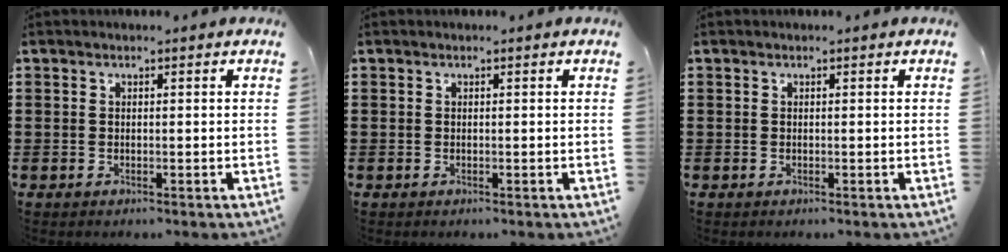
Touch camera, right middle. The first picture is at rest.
{"total": 0.0}
{"total": 0.0}